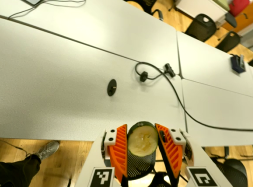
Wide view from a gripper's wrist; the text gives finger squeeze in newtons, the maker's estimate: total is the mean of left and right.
{"total": 4.2, "left": 4.5, "right": 4.0}